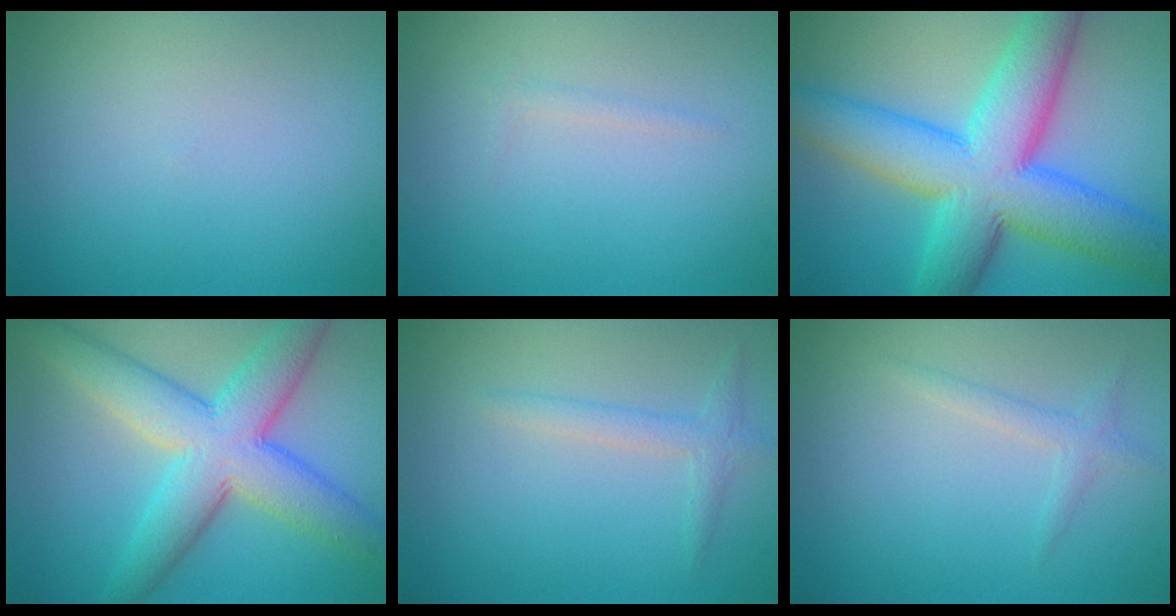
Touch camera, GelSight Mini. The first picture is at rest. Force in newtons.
{"total": 0.6, "press": 0.6, "slide": 0.0}
{"total": 11.8, "press": 11.8, "slide": 0.1}
{"total": 8.5, "press": 8.5, "slide": 0.4}
{"total": 1.7, "press": 1.7, "slide": 0.1}
{"total": 1.3, "press": 1.3, "slide": 0.0}